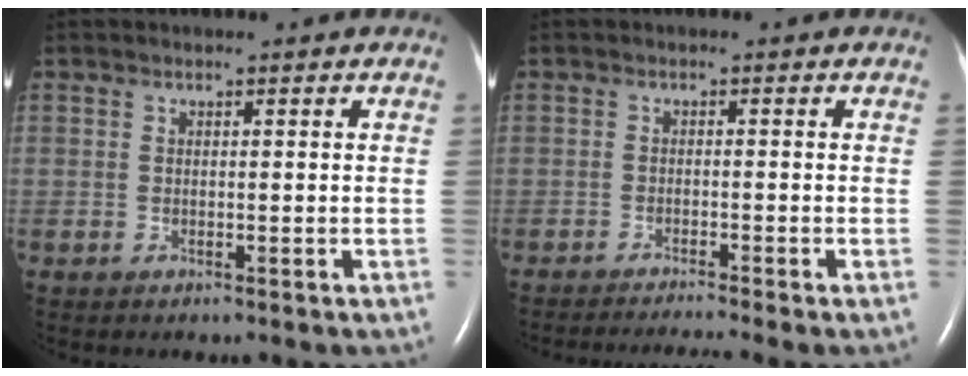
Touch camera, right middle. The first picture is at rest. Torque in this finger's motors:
{"motor_torque": [-0.01, 0.02, -0.09, 0.01]}